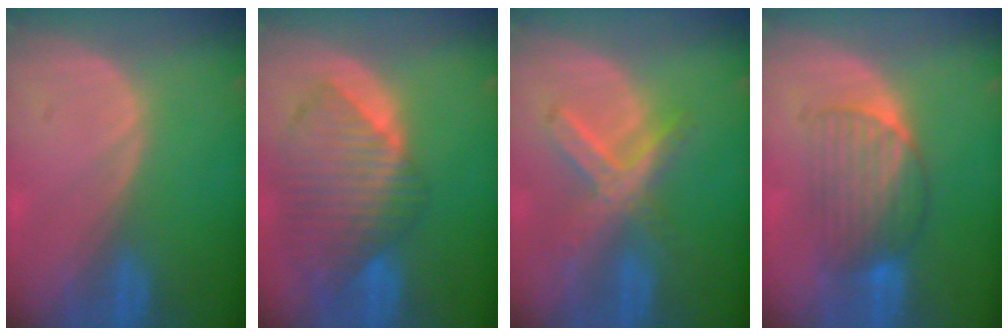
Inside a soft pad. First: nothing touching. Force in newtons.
{"total": 10.2, "press": 8.8, "slide": 5.1}
{"total": 7.2, "press": 6.4, "slide": 3.5}
{"total": 6.8, "press": 6.6, "slide": 1.4}